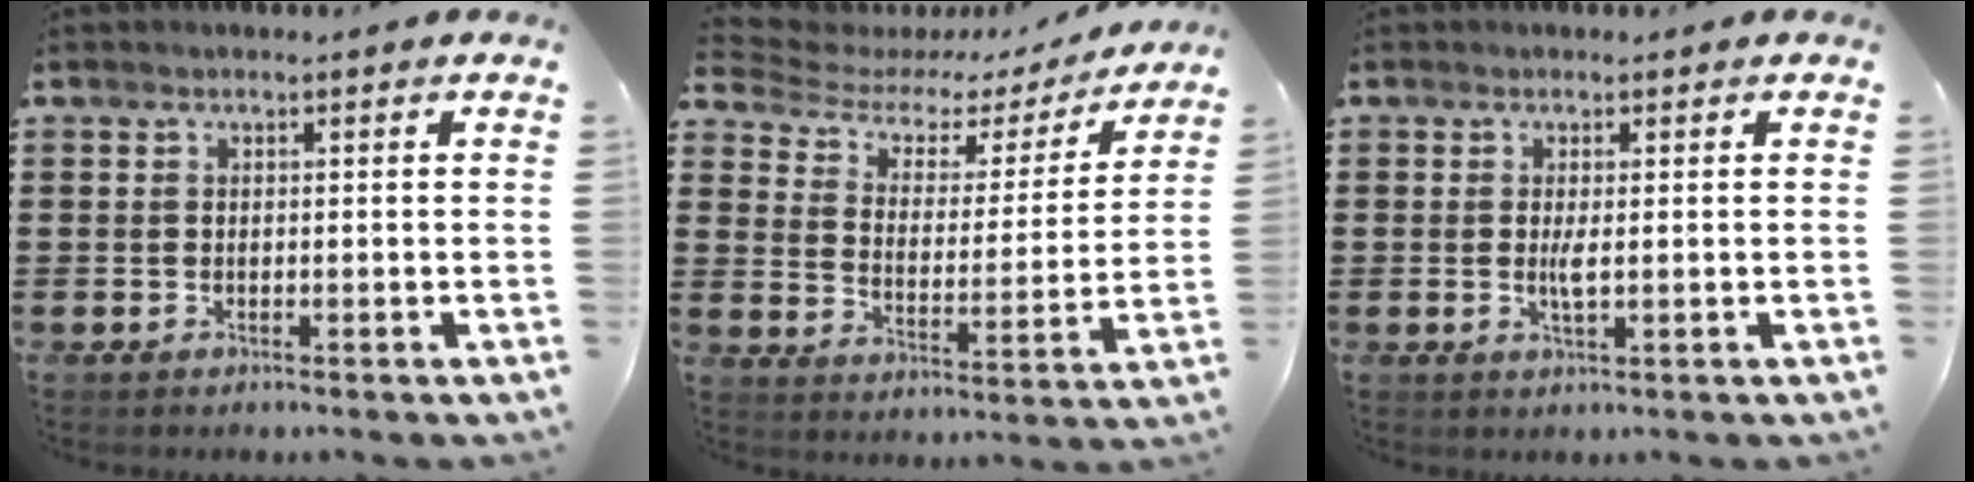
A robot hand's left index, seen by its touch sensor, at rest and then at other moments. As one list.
[{"total": 5.1, "force": [4.0, 2.6, 1.8], "torque": [-0.055, -0.027, 0.061]}, {"total": 2.0, "force": [0.0, 0.4, 1.9], "torque": [-0.044, -0.006, -0.003]}]